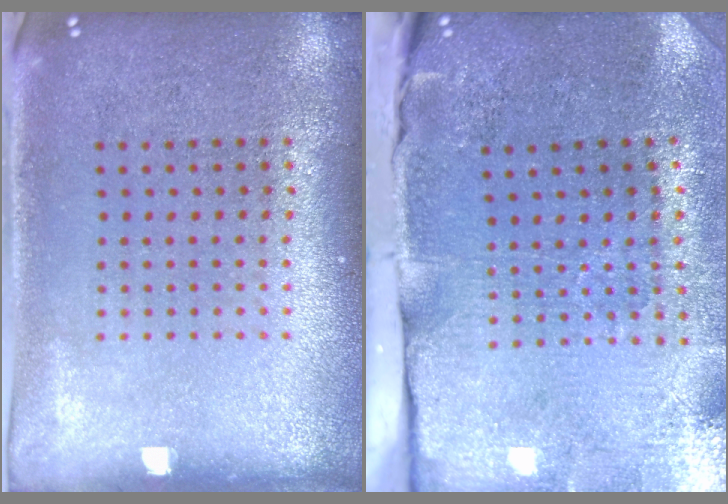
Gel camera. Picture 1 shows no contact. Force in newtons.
{"total": 4.8, "press": 3.9, "slide": 2.8}